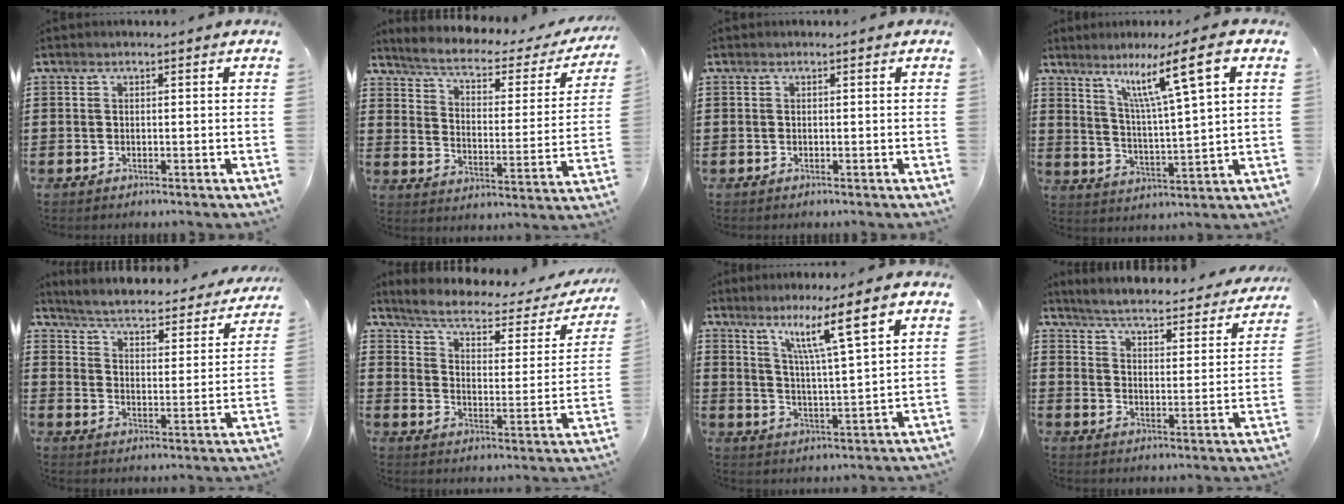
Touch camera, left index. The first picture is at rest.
{"total": 3.4, "force": [2.5, 1.1, 2.1], "torque": [-0.057, -0.024, 0.031]}
{"total": 0.0}
{"total": 10.7, "force": [6.1, 0.3, 8.8], "torque": [-0.160, -0.020, 0.094]}
{"total": 3.4, "force": [3.2, -0.1, 1.0], "torque": [-0.040, -0.033, 0.044]}
{"total": 4.0, "force": [2.9, 1.1, 2.5], "torque": [-0.067, -0.023, 0.039]}
{"total": 10.0, "force": [6.0, 0.4, 7.9], "torque": [-0.137, -0.028, 0.091]}
{"total": 4.4, "force": [4.2, -0.4, 0.9], "torque": [-0.041, -0.038, 0.065]}